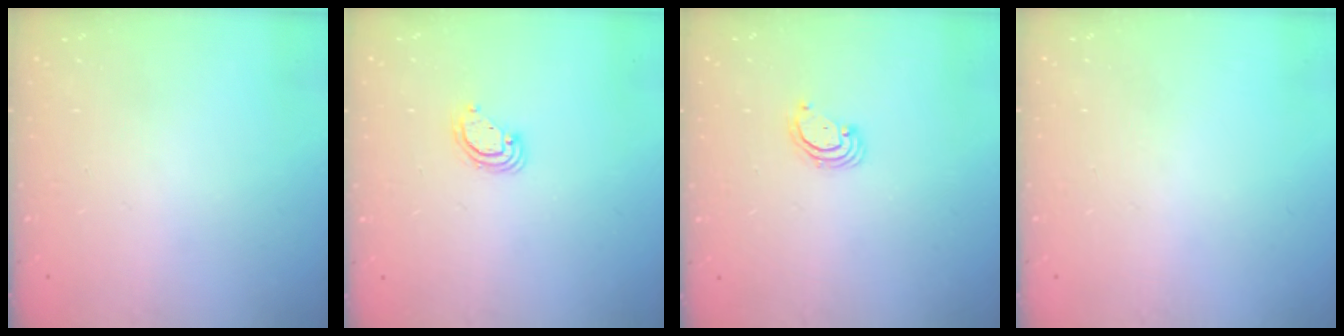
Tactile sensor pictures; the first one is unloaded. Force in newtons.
{"total": 3.9, "press": 3.9, "slide": 0.1}
{"total": 2.4, "press": 2.4, "slide": 0.2}
{"total": 0.0}